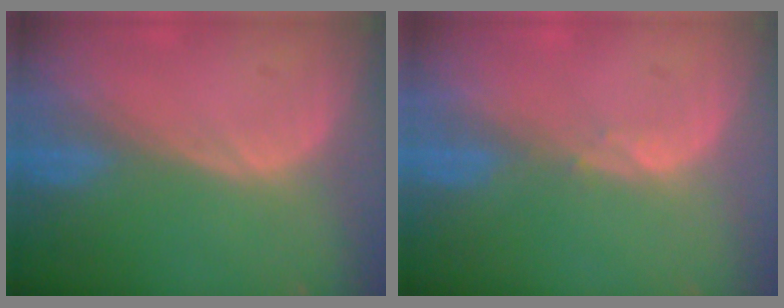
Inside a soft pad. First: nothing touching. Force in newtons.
{"total": 0.7, "press": 0.7, "slide": 0.2}